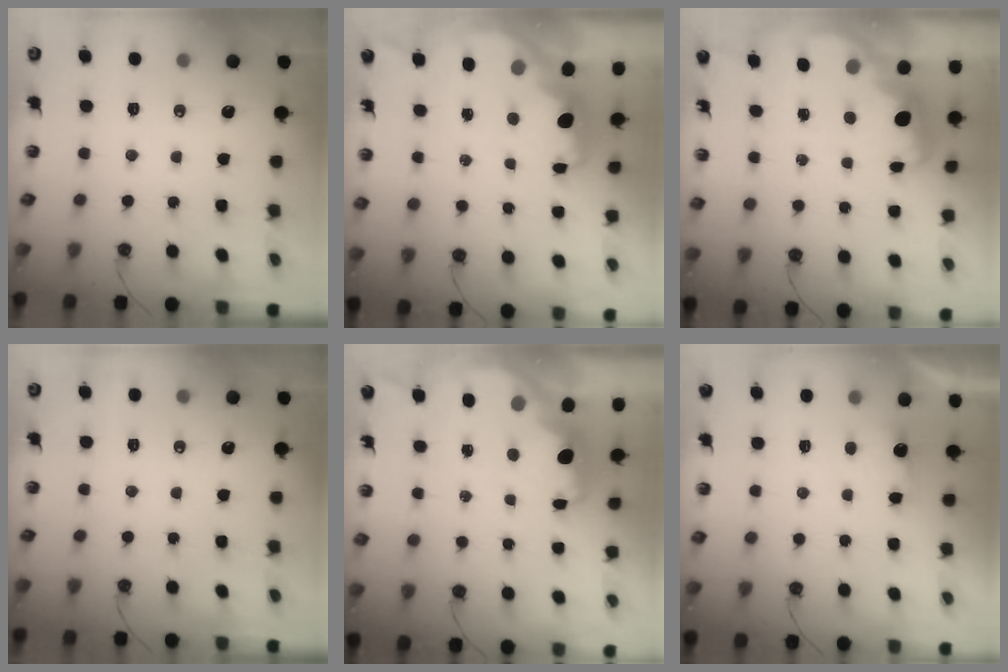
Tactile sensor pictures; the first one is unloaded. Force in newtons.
{"total": 2.2, "press": 2.1, "slide": 0.8}
{"total": 2.7, "press": 2.6, "slide": 0.8}
{"total": 0.0}
{"total": 2.2, "press": 2.1, "slide": 0.8}
{"total": 1.1, "press": 0.8, "slide": 0.7}